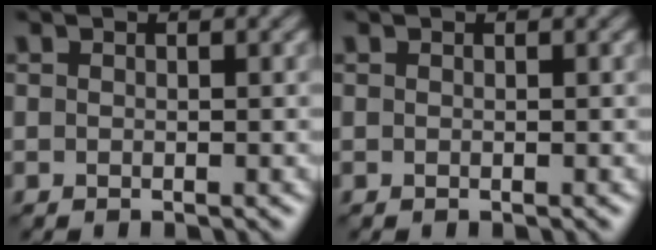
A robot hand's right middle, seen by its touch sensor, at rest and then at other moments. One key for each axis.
{"total": 0.0}